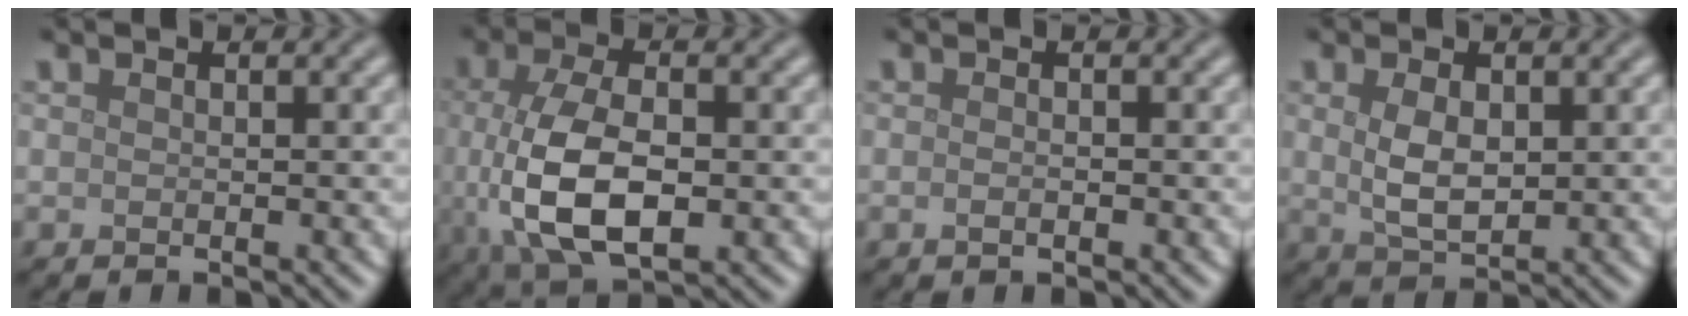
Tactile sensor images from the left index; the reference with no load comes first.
{"total": 9.1, "force": [-1.0, 4.7, 7.7], "torque": [-0.168, -0.016, -0.012]}
{"total": 0.8, "force": [-0.3, 0.3, 0.7], "torque": [-0.014, -0.002, -0.006]}
{"total": 3.4, "force": [0.5, 1.9, 2.8], "torque": [-0.064, -0.003, 0.015]}